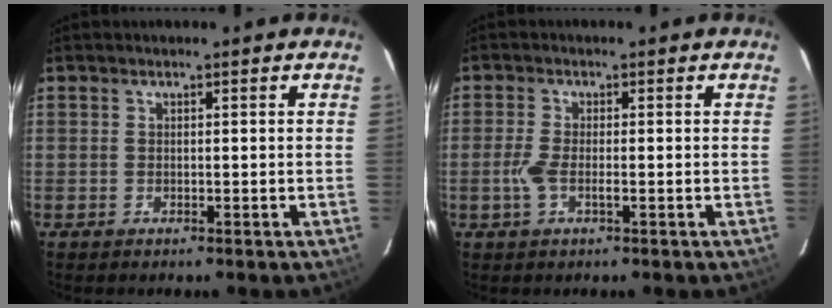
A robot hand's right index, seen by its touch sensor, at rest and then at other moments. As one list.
[{"total": 3.7, "force": [-1.1, 0.9, 3.5], "torque": [-0.078, -0.001, -0.023]}]